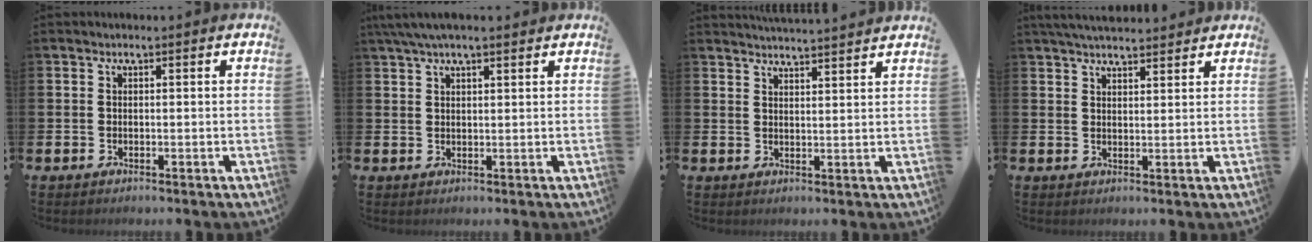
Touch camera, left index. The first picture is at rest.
{"total": 4.1, "force": [3.3, 0.9, 2.2], "torque": [-0.046, -0.001, 0.059]}
{"total": 3.5, "force": [3.4, -0.5, -0.1], "torque": [-0.002, -0.021, 0.062]}
{"total": 4.0, "force": [3.8, 0.6, 0.8], "torque": [-0.020, -0.013, 0.072]}